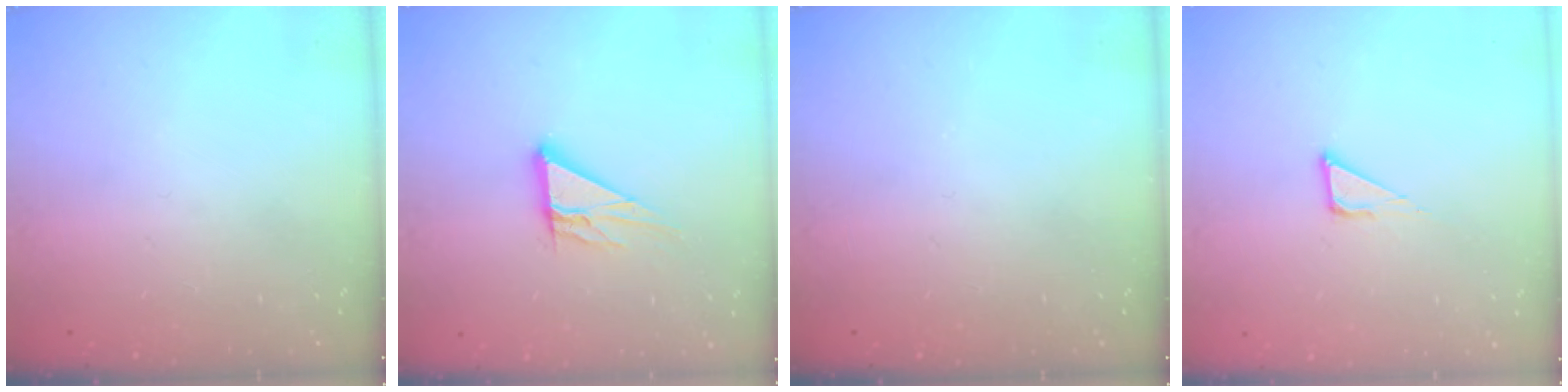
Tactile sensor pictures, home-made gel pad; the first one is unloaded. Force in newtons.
{"total": 9.0, "press": 9.0, "slide": 0.7}
{"total": 0.0}
{"total": 3.6, "press": 3.6, "slide": 0.3}